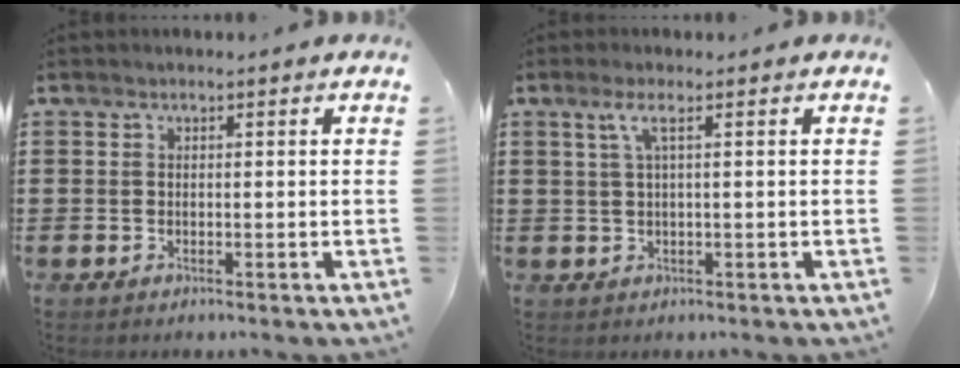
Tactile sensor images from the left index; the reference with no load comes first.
{"total": 2.5, "force": [1.0, 0.1, 2.3], "torque": [-0.050, 0.000, 0.016]}